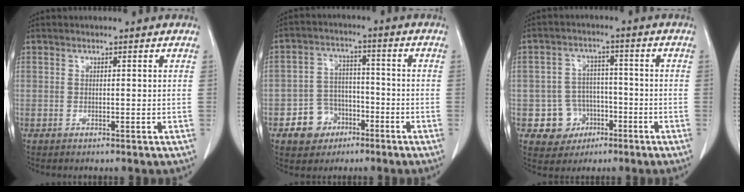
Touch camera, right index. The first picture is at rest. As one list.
[{"total": 7.0, "force": [-3.4, 5.9, 1.8], "torque": [-0.032, 0.017, -0.047]}, {"total": 6.8, "force": [-2.6, 6.2, 1.0], "torque": [-0.010, 0.015, -0.031]}]